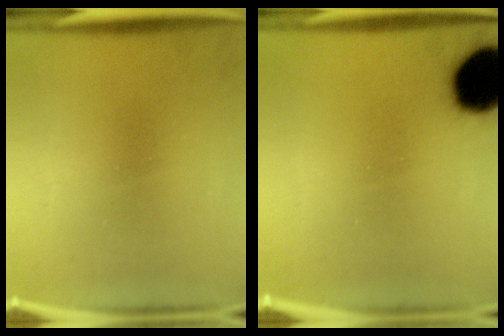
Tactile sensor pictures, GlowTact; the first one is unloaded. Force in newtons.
{"total": 17.3}